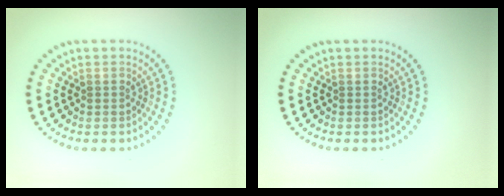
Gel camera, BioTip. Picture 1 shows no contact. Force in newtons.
{"total": 0.0}